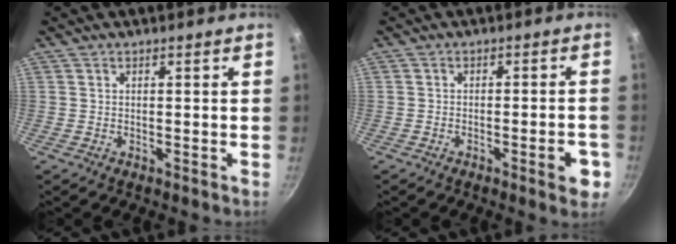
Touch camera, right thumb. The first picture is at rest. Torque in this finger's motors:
{"motor_torque": [0.41, 0.79, 0.49, 0.30, 0.11]}